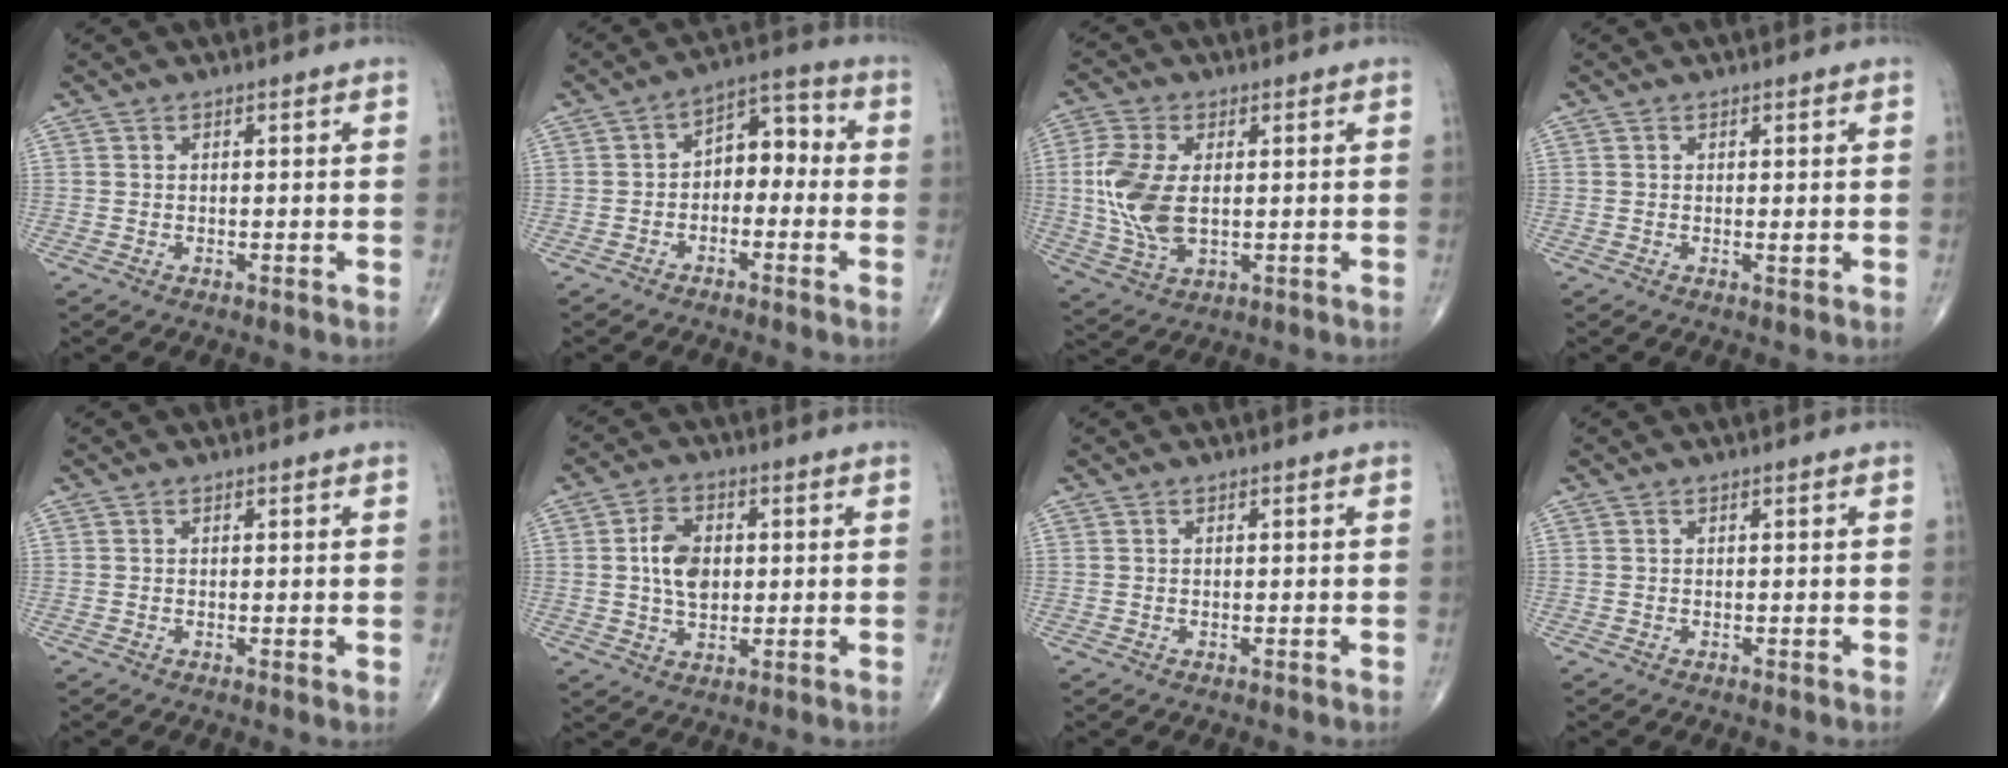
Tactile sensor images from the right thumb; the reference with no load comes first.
{"total": 7.4, "force": [-1.1, 4.9, 5.4], "torque": [-0.055, 0.043, -0.034]}
{"total": 11.6, "force": [0.6, 6.5, 9.6], "torque": [-0.217, -0.006, 0.018]}
{"total": 0.8, "force": [0.0, 0.2, 0.7], "torque": [-0.012, -0.004, -0.001]}
{"total": 0.6, "force": [0.2, 0.2, 0.5], "torque": [-0.009, -0.002, 0.000]}
{"total": 7.7, "force": [0.8, 5.0, 5.7], "torque": [-0.091, 0.002, 0.013]}
{"total": 0.0}
{"total": 0.0}